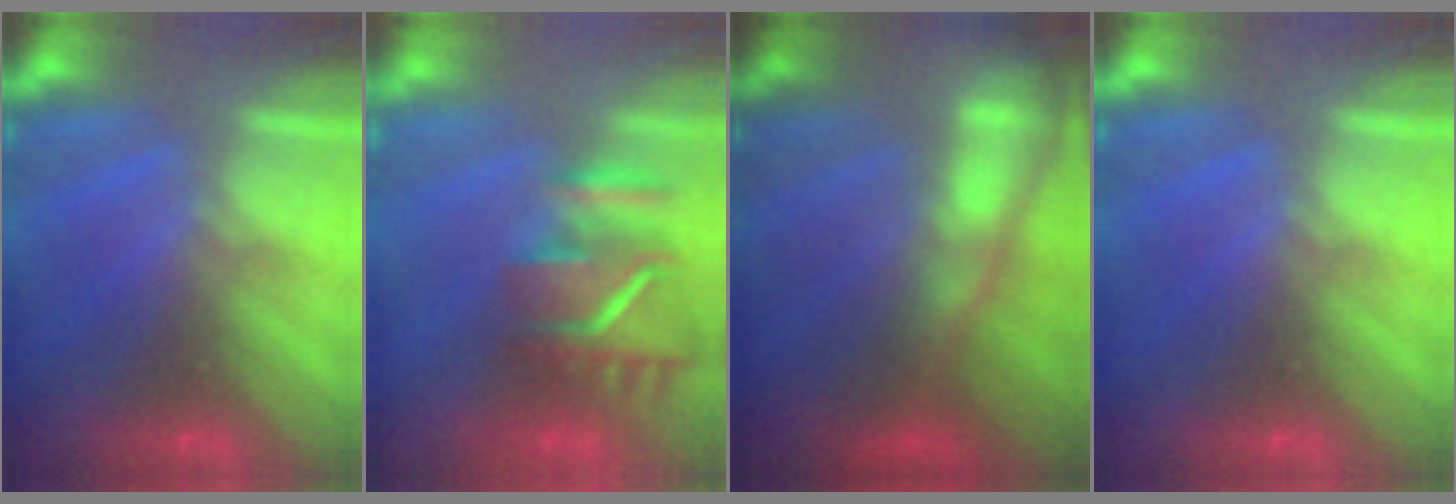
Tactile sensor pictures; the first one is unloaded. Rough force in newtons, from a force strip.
{"total": 9.5}
{"total": 5.6}
{"total": 0.0}